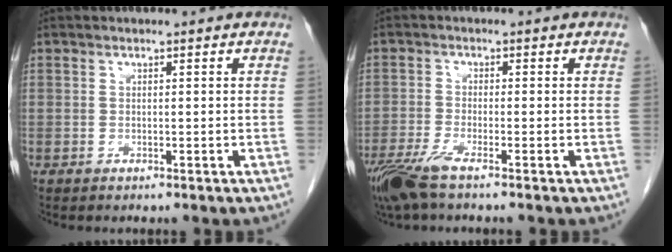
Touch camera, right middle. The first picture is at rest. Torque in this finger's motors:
{"motor_torque": [0.13, 0.01, 0.26, 0.07]}